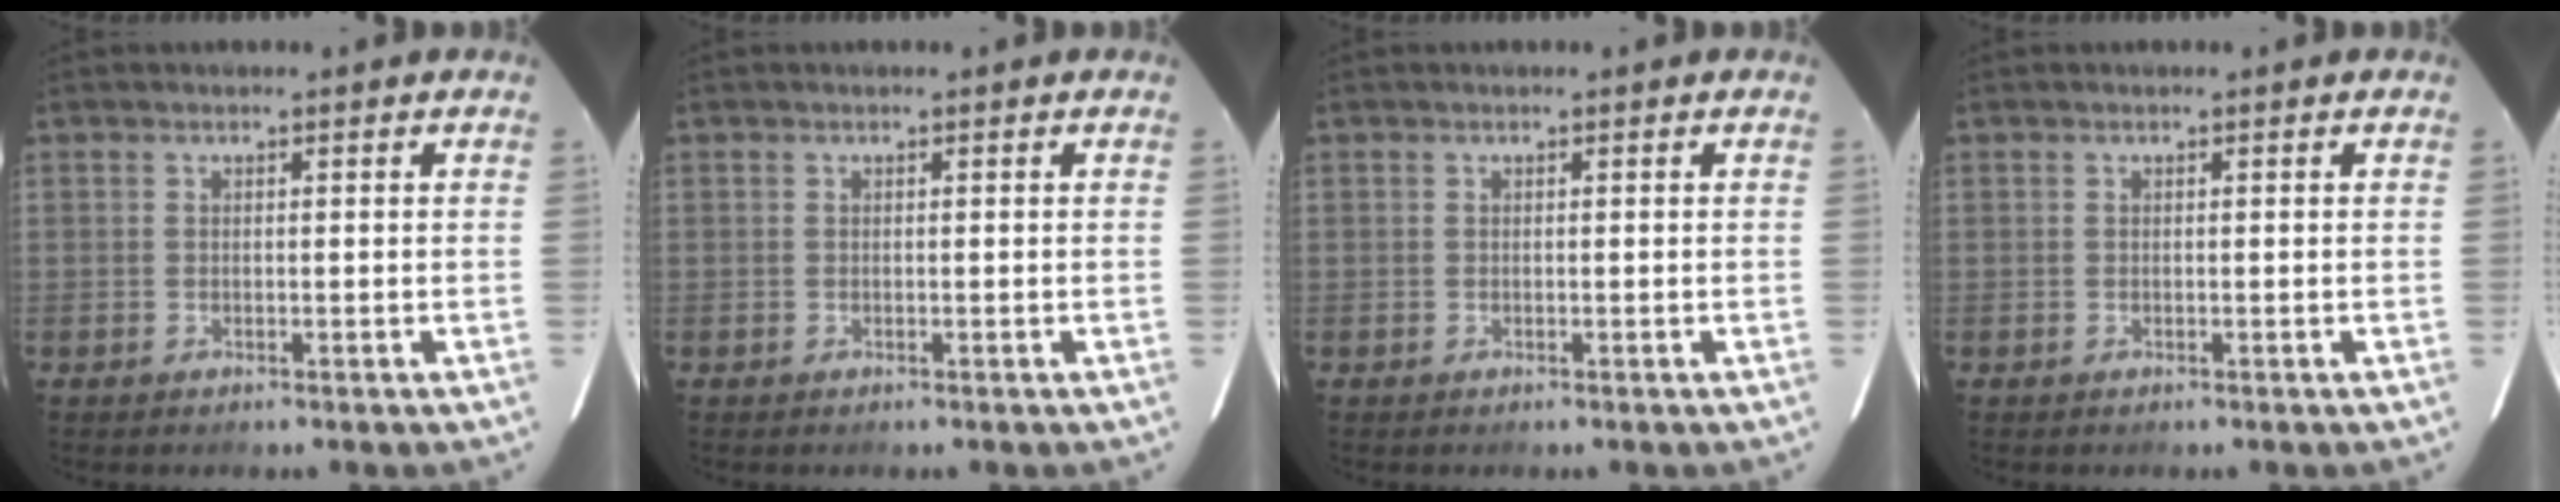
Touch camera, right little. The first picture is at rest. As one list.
[{"total": 0.0}, {"total": 0.0}, {"total": 0.0}]